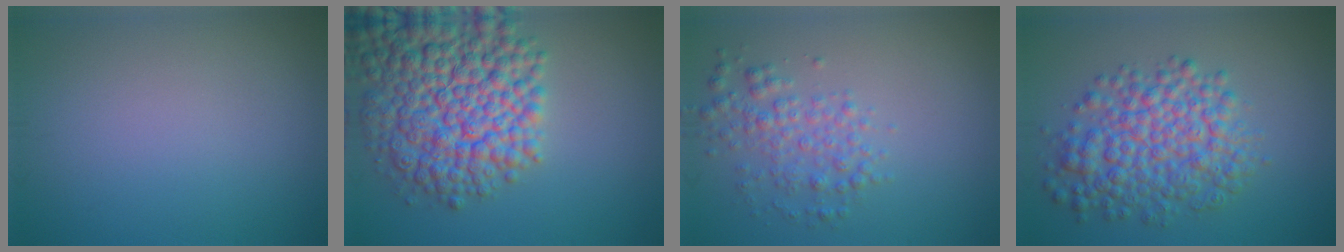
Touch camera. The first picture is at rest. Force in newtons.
{"total": 11.7, "press": 11.7, "slide": 0.5}
{"total": 3.0, "press": 3.0, "slide": 0.0}
{"total": 7.2, "press": 7.2, "slide": 0.1}